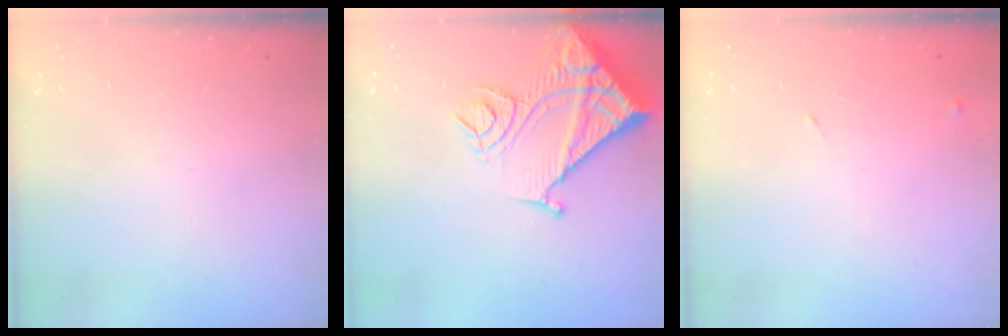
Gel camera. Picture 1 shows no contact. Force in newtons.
{"total": 16.5, "press": 16.4, "slide": 2.0}
{"total": 8.1, "press": 8.1, "slide": 0.6}